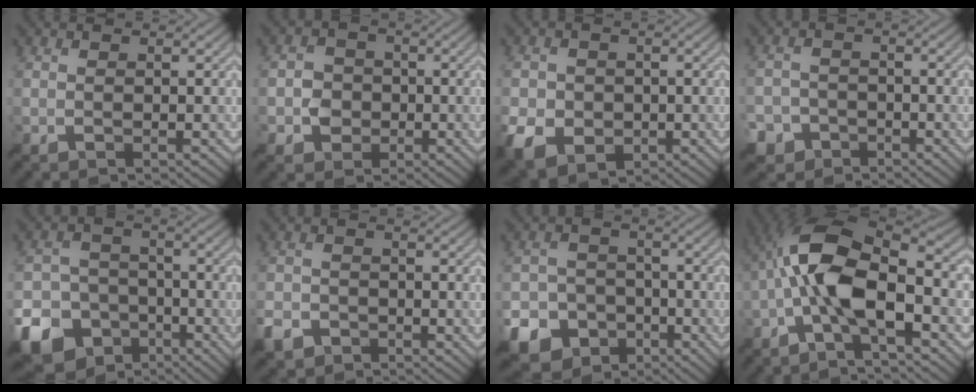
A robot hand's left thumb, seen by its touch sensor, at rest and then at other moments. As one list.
[{"total": 3.9, "force": [-0.9, 3.6, 1.2], "torque": [-0.017, -0.004, -0.031]}, {"total": 7.1, "force": [-2.3, 5.6, 3.5], "torque": [-0.095, -0.028, -0.046]}, {"total": 5.0, "force": [-3.5, 3.4, 1.1], "torque": [-0.017, -0.006, -0.066]}, {"total": 13.7, "force": [-8.1, 10.0, 4.7], "torque": [-0.134, -0.045, -0.148]}, {"total": 3.8, "force": [-2.7, 2.3, 1.4], "torque": [-0.037, -0.008, -0.062]}, {"total": 10.8, "force": [-6.2, 8.3, 3.0], "torque": [-0.081, -0.036, -0.125]}, {"total": 13.6, "force": [-2.4, 5.0, 12.4], "torque": [-0.247, 0.006, -0.056]}]